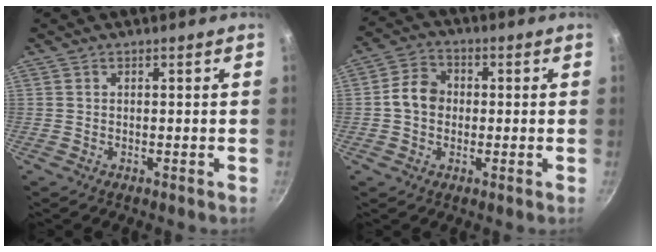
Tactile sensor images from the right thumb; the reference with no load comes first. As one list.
[{"total": 6.6, "force": [-0.2, 5.5, 3.6], "torque": [-0.037, 0.018, -0.017]}]